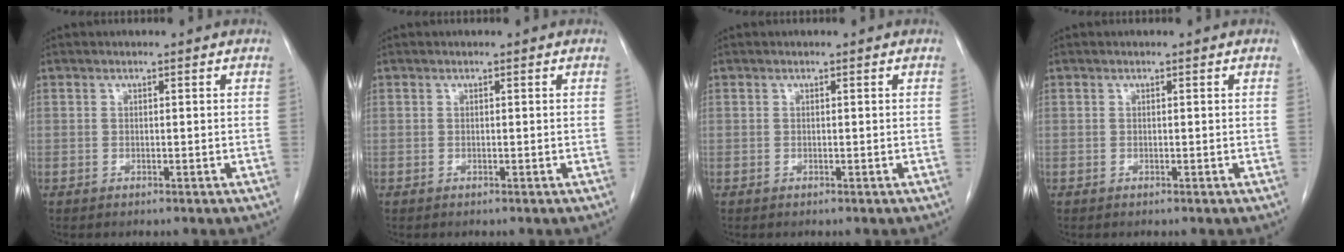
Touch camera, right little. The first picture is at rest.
{"total": 0.0}
{"total": 0.0}
{"total": 0.0}